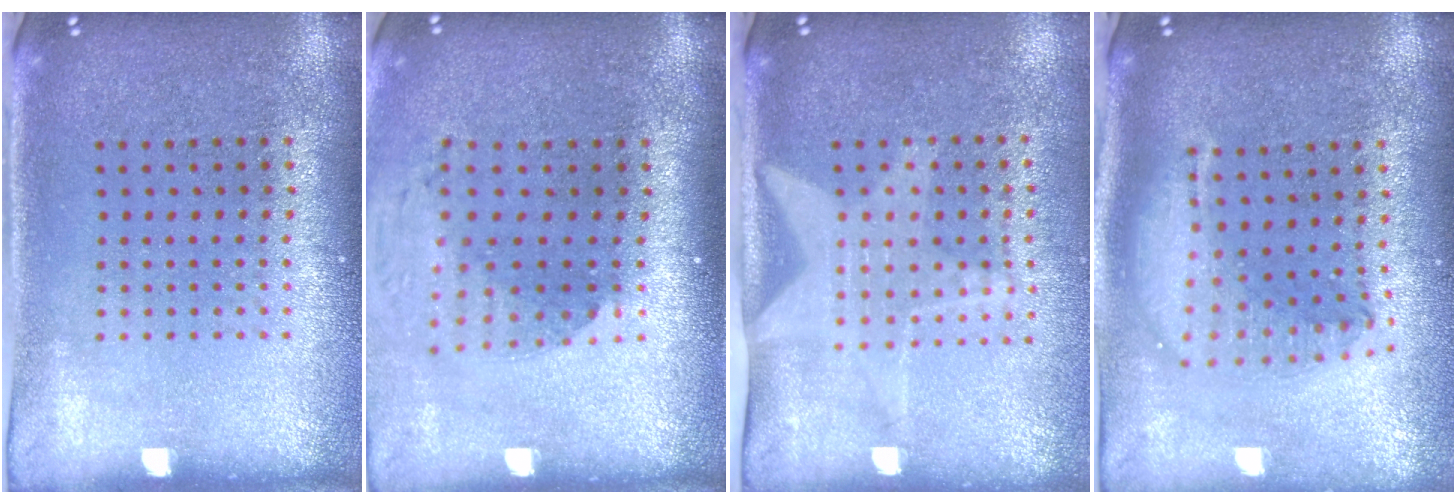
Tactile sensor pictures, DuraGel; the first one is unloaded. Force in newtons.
{"total": 1.6, "press": 1.3, "slide": 0.9}
{"total": 1.9, "press": 1.5, "slide": 1.1}
{"total": 2.1, "press": 1.6, "slide": 1.3}